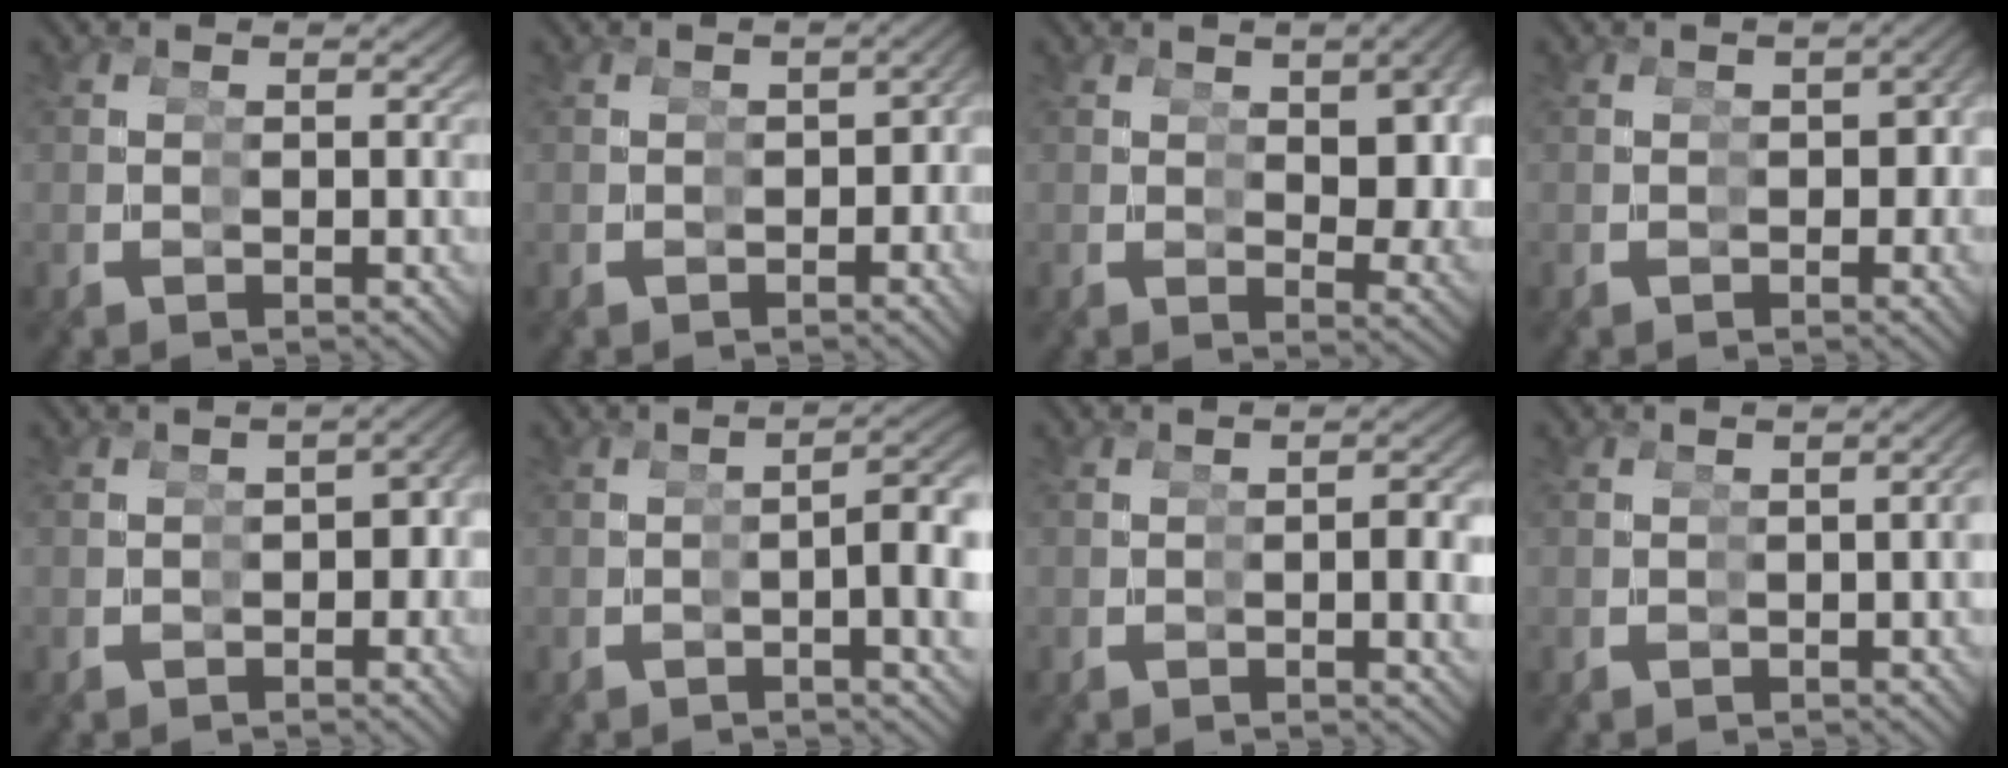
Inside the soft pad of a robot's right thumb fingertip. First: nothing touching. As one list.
[{"total": 2.5, "force": [-0.9, 1.7, 1.5], "torque": [-0.014, -0.006, -0.009]}, {"total": 4.7, "force": [0.7, 2.0, 4.2], "torque": [-0.046, -0.005, 0.014]}, {"total": 3.0, "force": [-0.5, 1.9, 2.3], "torque": [-0.020, -0.006, -0.002]}, {"total": 3.9, "force": [-0.9, 2.4, 2.9], "torque": [-0.028, -0.004, -0.007]}, {"total": 6.2, "force": [-0.2, 1.5, 6.0], "torque": [-0.073, 0.015, -0.006]}, {"total": 2.4, "force": [-0.1, 0.1, 2.4], "torque": [-0.034, 0.005, -0.001]}, {"total": 1.7, "force": [-0.4, 0.2, 1.6], "torque": [-0.029, 0.001, -0.002]}]